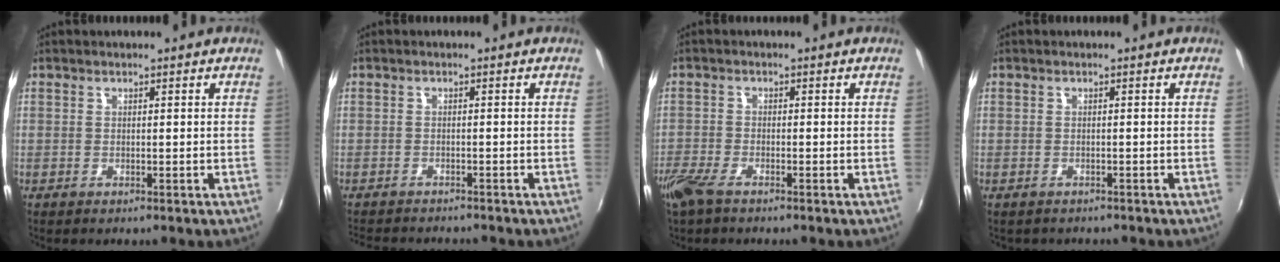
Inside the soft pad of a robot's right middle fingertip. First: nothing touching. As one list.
[{"total": 5.8, "force": [-5.4, 1.1, 1.7], "torque": [-0.047, -0.017, -0.086]}, {"total": 5.2, "force": [-3.9, 1.6, 3.0], "torque": [-0.080, -0.013, -0.079]}, {"total": 1.4, "force": [-1.1, 0.7, 0.2], "torque": [-0.009, -0.005, -0.015]}]